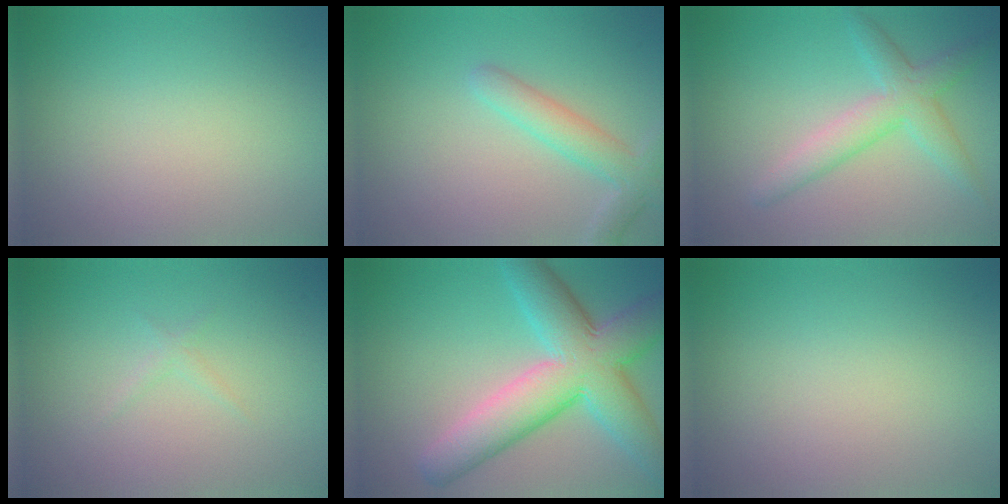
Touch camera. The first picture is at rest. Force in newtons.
{"total": 3.2, "press": 3.2, "slide": 0.2}
{"total": 3.8, "press": 3.8, "slide": 0.1}
{"total": 0.7, "press": 0.7, "slide": 0.0}
{"total": 9.7, "press": 9.7, "slide": 0.4}
{"total": 0.0}